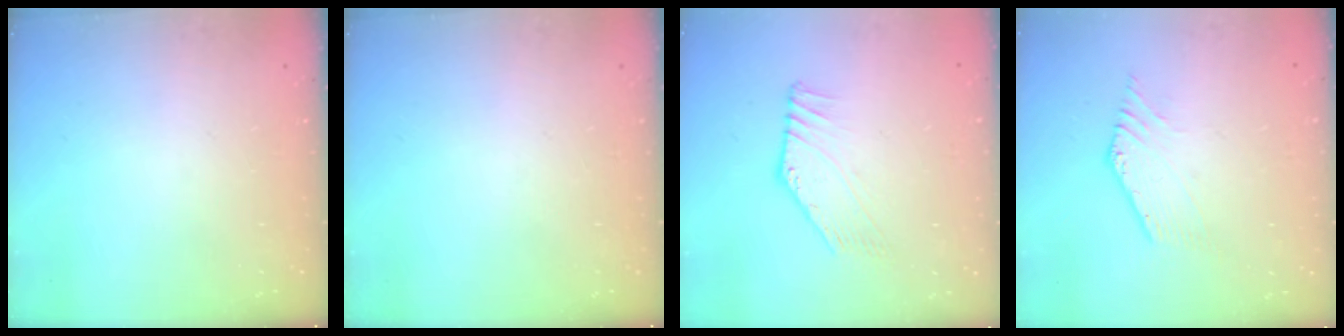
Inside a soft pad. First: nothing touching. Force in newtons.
{"total": 0.0}
{"total": 2.8, "press": 2.8, "slide": 0.0}
{"total": 0.6, "press": 0.5, "slide": 0.3}